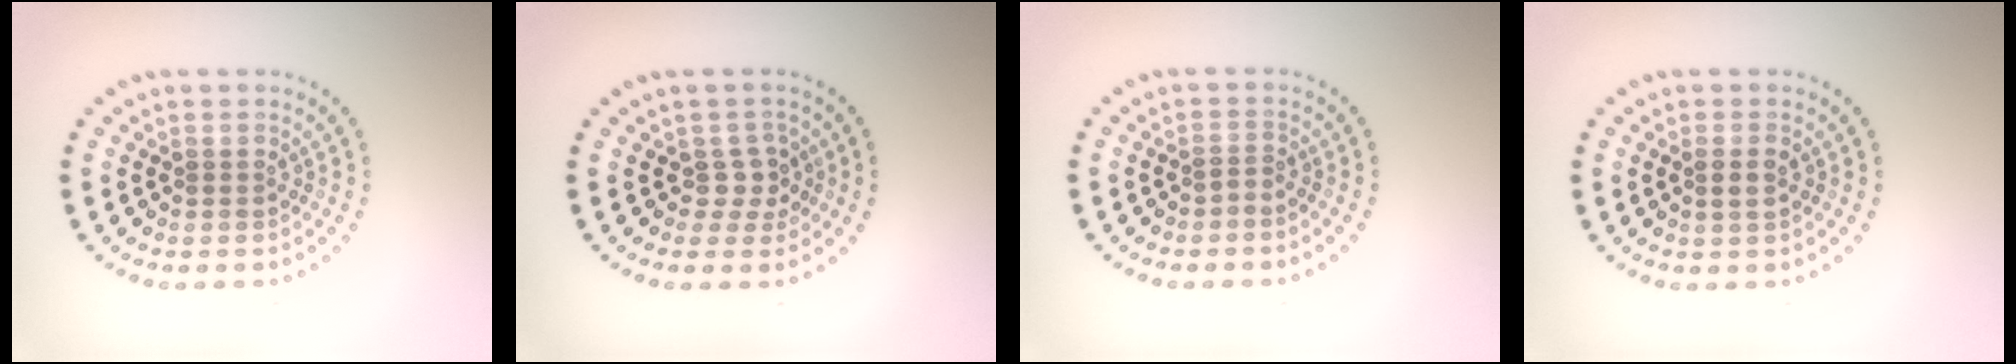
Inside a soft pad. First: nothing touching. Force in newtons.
{"total": 1.9, "press": 1.6, "slide": 1.0}
{"total": 0.8, "press": 0.2, "slide": 0.7}
{"total": 1.2, "press": 1.2, "slide": 0.4}